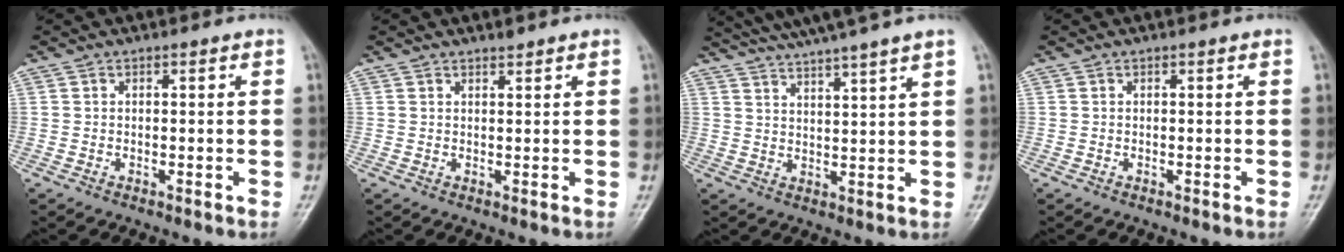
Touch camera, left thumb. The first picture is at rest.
{"total": 1.3, "force": [1.2, 0.3, 0.4], "torque": [-0.003, -0.008, 0.020]}
{"total": 12.2, "force": [10.4, -0.6, 6.4], "torque": [-0.102, -0.017, 0.158]}
{"total": 0.0}